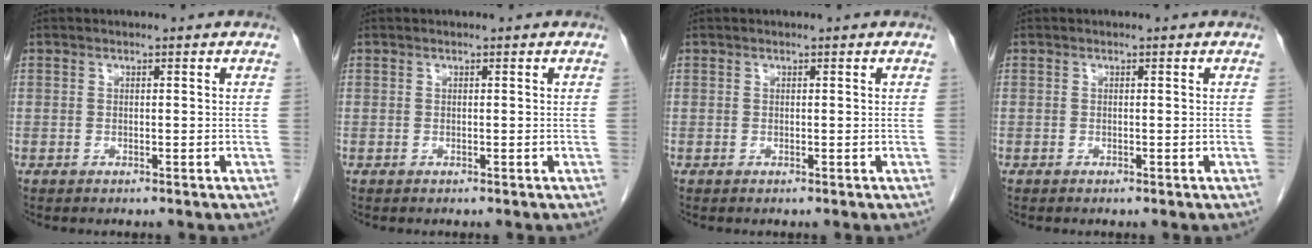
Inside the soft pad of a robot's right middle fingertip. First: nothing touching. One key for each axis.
{"total": 0.0}
{"total": 0.0}
{"total": 0.0}